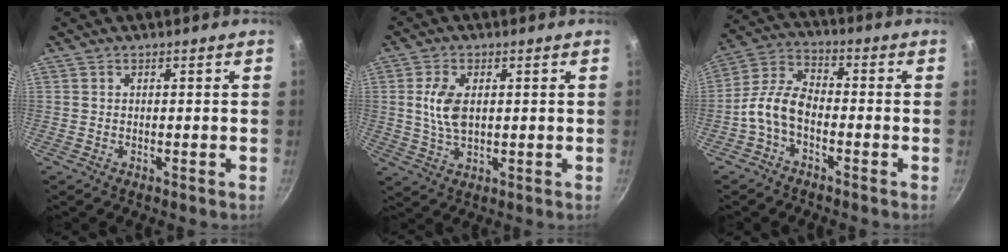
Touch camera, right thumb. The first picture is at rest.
{"total": 6.9, "force": [1.0, 3.9, 5.7], "torque": [-0.108, -0.004, 0.021]}
{"total": 8.1, "force": [-3.0, 4.5, 6.0], "torque": [-0.120, 0.042, -0.074]}